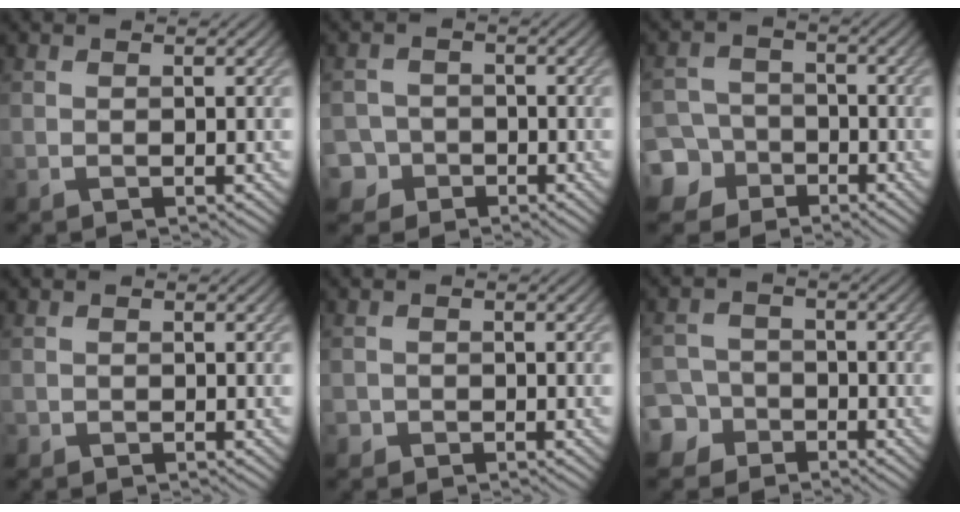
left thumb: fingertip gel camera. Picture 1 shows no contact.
{"total": 3.7, "force": [-1.9, 3.1, 0.4], "torque": [0.001, 0.002, -0.048]}
{"total": 7.1, "force": [-4.1, 5.6, 1.6], "torque": [-0.035, -0.016, -0.097]}
{"total": 0.5, "force": [-0.2, 0.5, -0.1], "torque": [0.005, -0.005, -0.006]}
{"total": 1.0, "force": [-0.6, 0.8, 0.0], "torque": [0.006, -0.002, -0.013]}
{"total": 5.3, "force": [-3.4, 4.1, 0.9], "torque": [-0.013, -0.007, -0.077]}